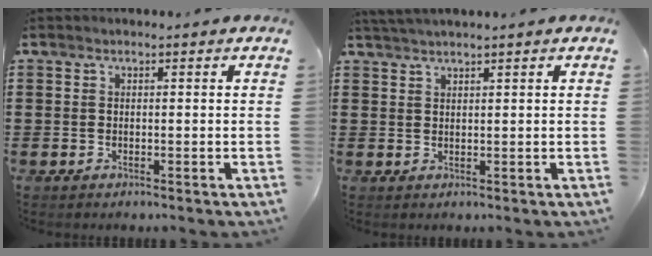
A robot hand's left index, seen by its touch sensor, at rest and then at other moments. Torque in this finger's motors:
{"motor_torque": [0.62, -0.42, 0.14, 0.04]}